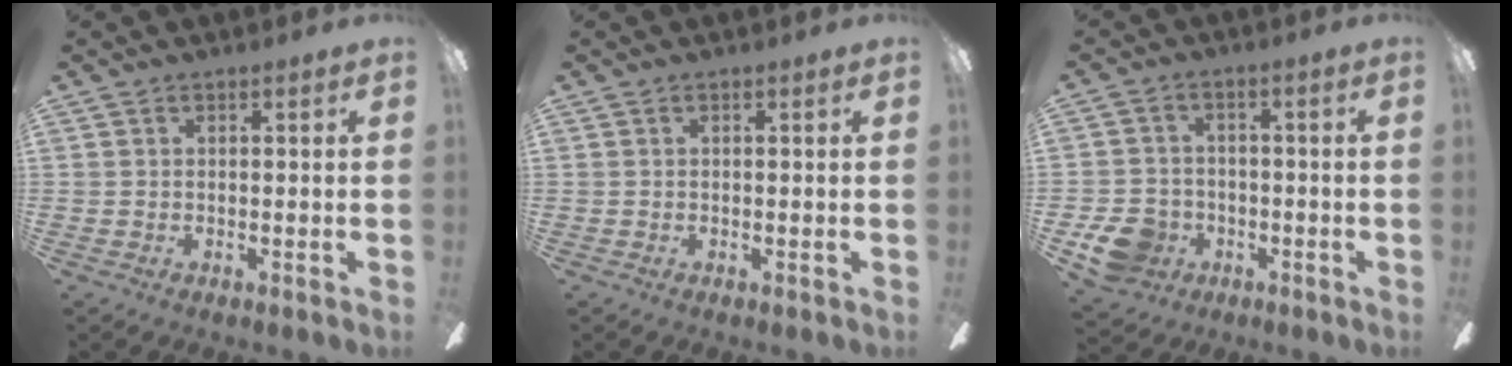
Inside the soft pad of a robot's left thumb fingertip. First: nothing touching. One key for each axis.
{"total": 0.0}
{"total": 8.6, "fx": -3.9, "fy": 6.9, "fz": 3.3, "tx": -0.074, "ty": 0.030, "tz": -0.071}